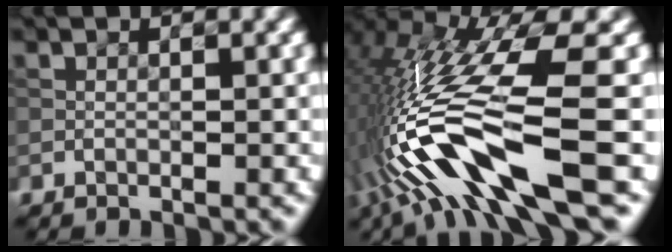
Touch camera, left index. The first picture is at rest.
{"total": 13.5, "force": [-4.2, 3.7, 12.3], "torque": [-0.249, 0.000, -0.061]}